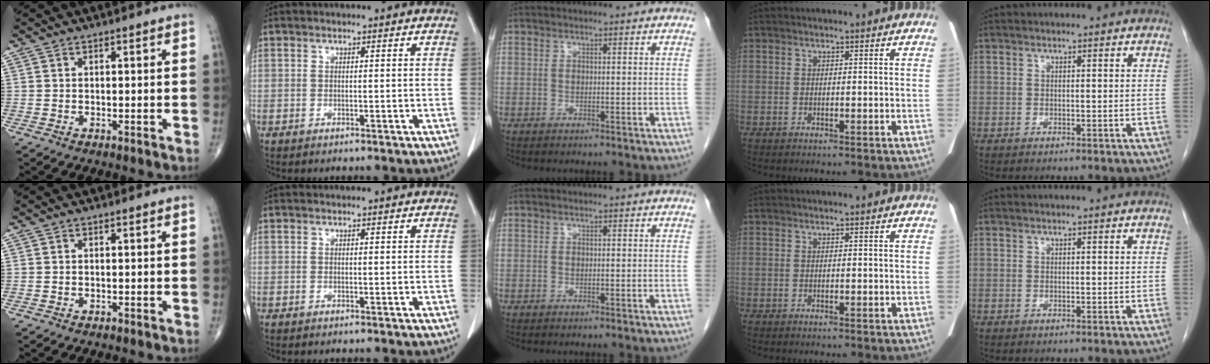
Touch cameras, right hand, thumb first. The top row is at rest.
{}